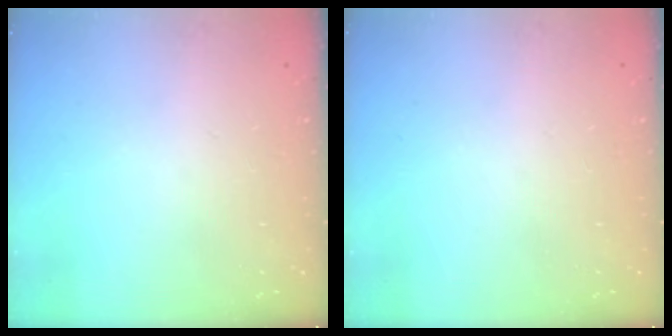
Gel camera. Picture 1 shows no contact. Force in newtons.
{"total": 0.0}